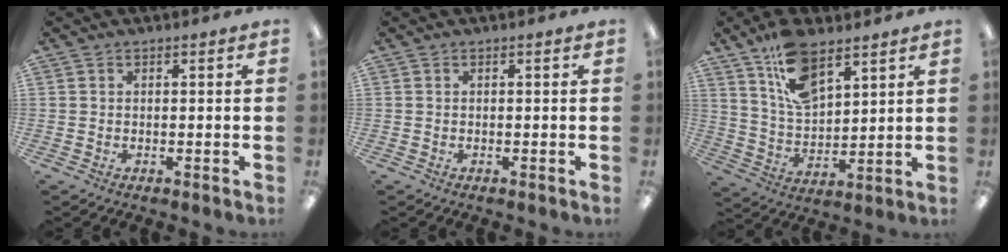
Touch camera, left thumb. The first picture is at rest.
{"total": 0.0}
{"total": 13.4, "force": [9.1, 6.3, 7.6], "torque": [-0.145, -0.034, 0.167]}